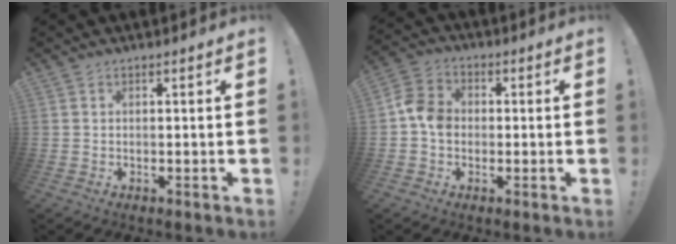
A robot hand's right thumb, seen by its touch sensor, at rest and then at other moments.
{"total": 7.9, "force": [-1.1, 6.2, 4.8], "torque": [-0.068, 0.020, -0.017]}